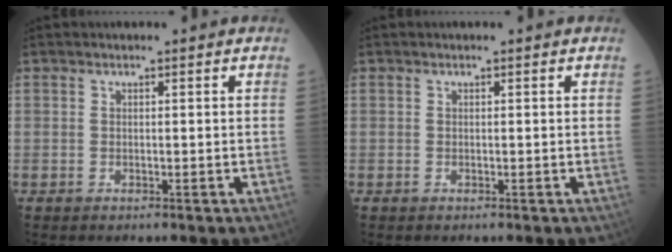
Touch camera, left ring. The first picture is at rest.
{"total": 0.0}